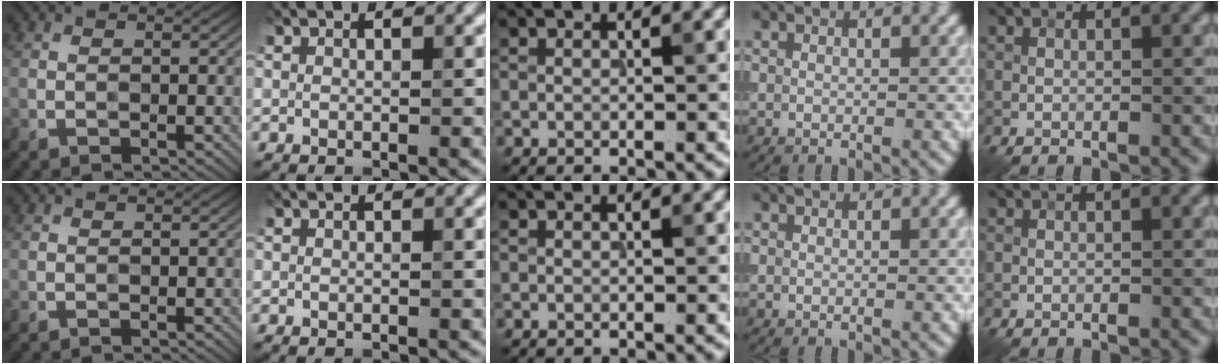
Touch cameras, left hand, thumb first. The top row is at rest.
{}